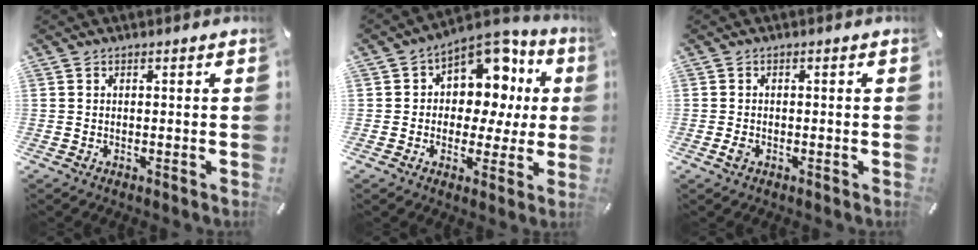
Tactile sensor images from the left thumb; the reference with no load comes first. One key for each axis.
{"total": 12.2, "fx": 4.7, "fy": 9.2, "fz": 6.5, "tx": -0.076, "ty": -0.049, "tz": 0.085}
{"total": 1.4, "fx": -0.7, "fy": 1.0, "fz": 0.8, "tx": -0.022, "ty": 0.002, "tz": -0.015}